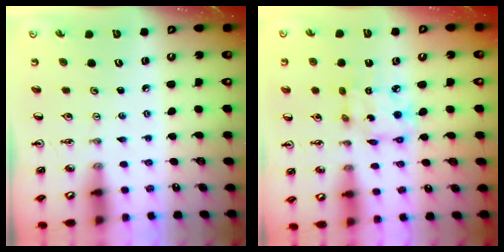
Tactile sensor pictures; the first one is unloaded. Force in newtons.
{"total": 8.2, "press": 8.1, "slide": 0.4}